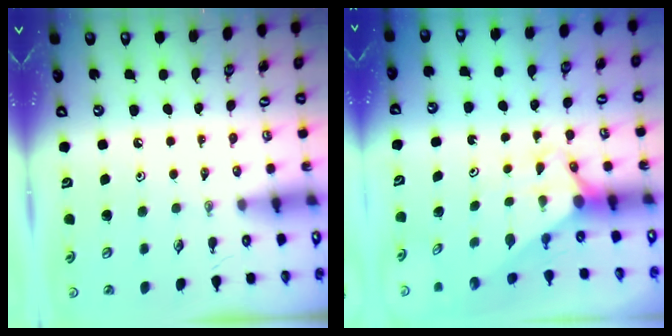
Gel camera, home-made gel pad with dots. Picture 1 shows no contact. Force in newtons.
{"total": 2.7, "press": 2.7, "slide": 0.0}